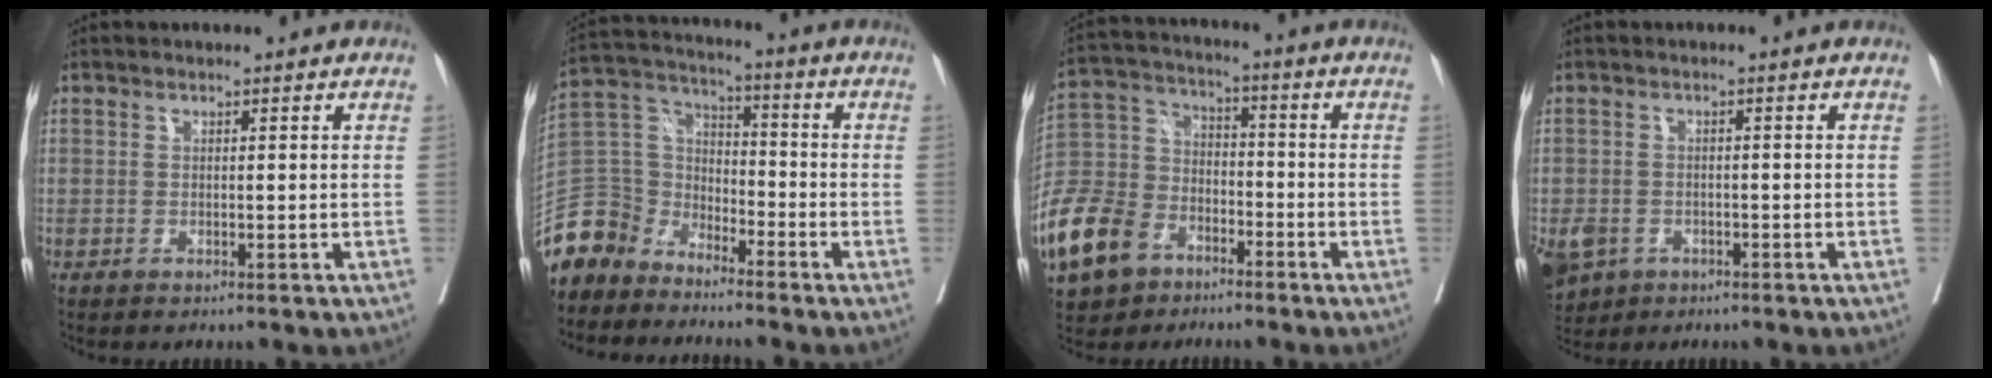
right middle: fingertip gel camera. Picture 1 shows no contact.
{"total": 11.3, "force": [-9.7, 5.6, 1.3], "torque": [-0.045, 0.034, -0.195]}
{"total": 16.7, "force": [-9.8, 10.8, 8.2], "torque": [-0.201, -0.004, -0.184]}
{"total": 10.4, "force": [-5.1, 8.1, 4.1], "torque": [-0.126, -0.007, -0.075]}